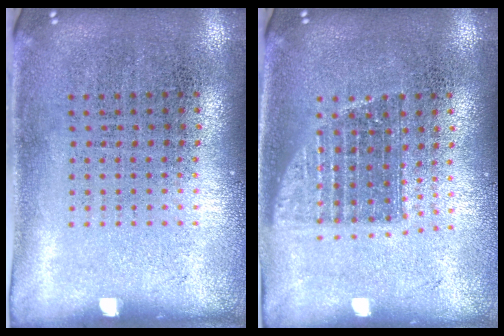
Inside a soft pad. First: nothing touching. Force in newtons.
{"total": 1.3, "press": 1.1, "slide": 0.7}